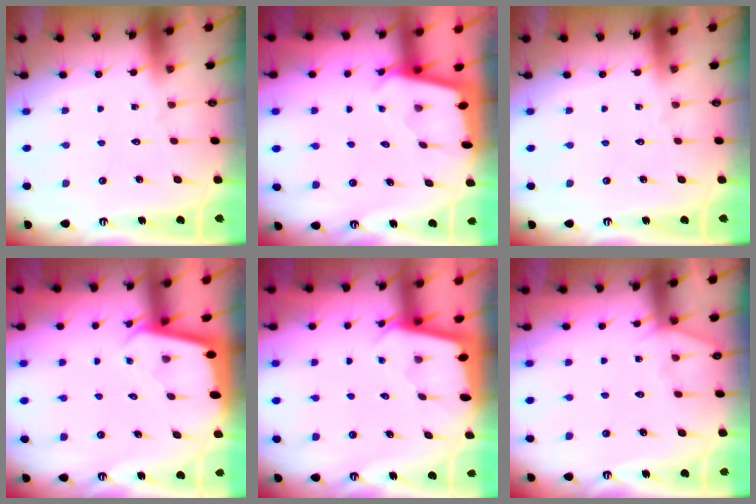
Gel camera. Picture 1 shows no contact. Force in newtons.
{"total": 1.9, "press": 1.9, "slide": 0.1}
{"total": 0.0}
{"total": 1.8, "press": 1.8, "slide": 0.1}
{"total": 1.8, "press": 1.8, "slide": 0.1}
{"total": 4.6, "press": 4.6, "slide": 0.5}